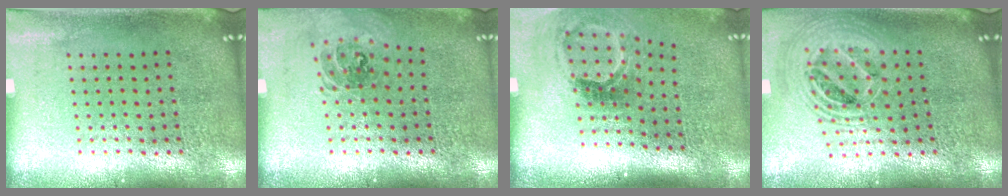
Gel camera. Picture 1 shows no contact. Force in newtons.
{"total": 0.9, "press": 0.8, "slide": 0.3}
{"total": 1.9, "press": 1.2, "slide": 1.5}
{"total": 2.1, "press": 1.6, "slide": 1.4}